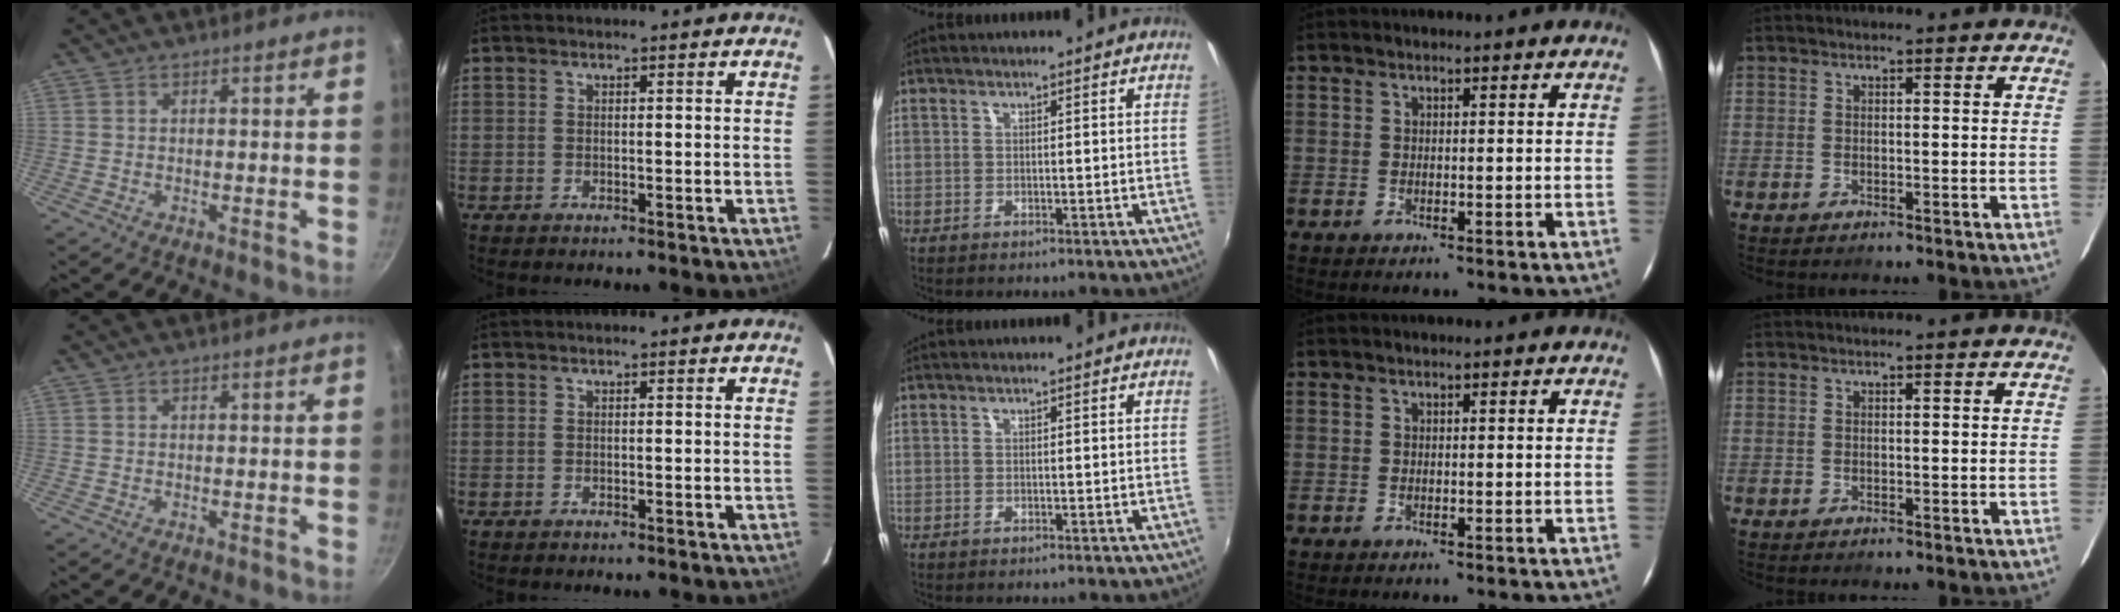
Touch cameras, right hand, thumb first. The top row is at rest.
{}